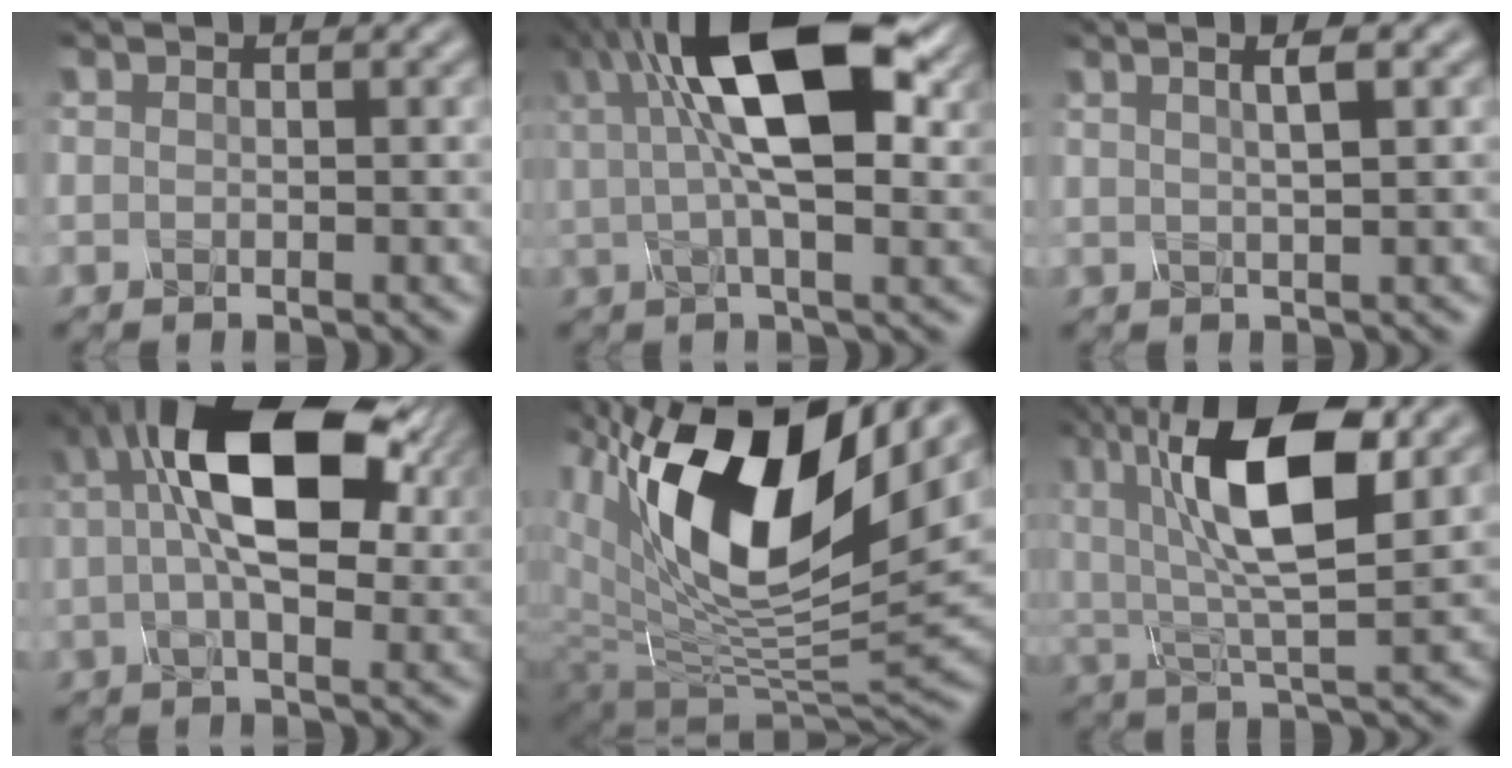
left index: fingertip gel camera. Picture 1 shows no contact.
{"total": 12.8, "force": [3.9, 4.8, 11.2], "torque": [-0.180, 0.011, 0.054]}
{"total": 3.6, "force": [1.5, 1.4, 3.0], "torque": [-0.019, 0.012, -0.002]}
{"total": 12.3, "force": [3.2, 5.8, 10.4], "torque": [-0.171, 0.019, 0.040]}
{"total": 16.3, "force": [6.8, 7.3, 12.9], "torque": [-0.234, 0.010, 0.117]}
{"total": 12.0, "force": [3.8, 4.4, 10.5], "torque": [-0.182, 0.012, 0.059]}